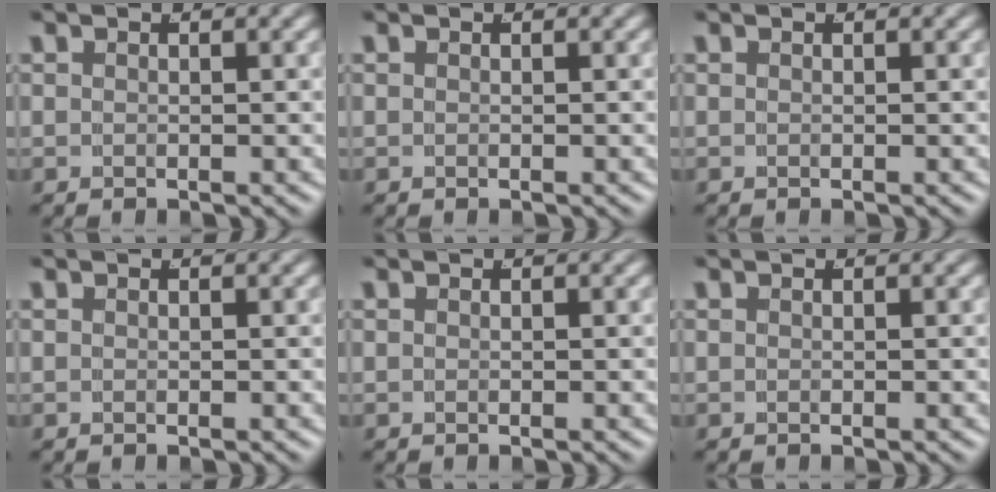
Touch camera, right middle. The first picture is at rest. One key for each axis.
{"total": 0.0}
{"total": 0.0}
{"total": 0.0}
{"total": 0.0}
{"total": 0.0}